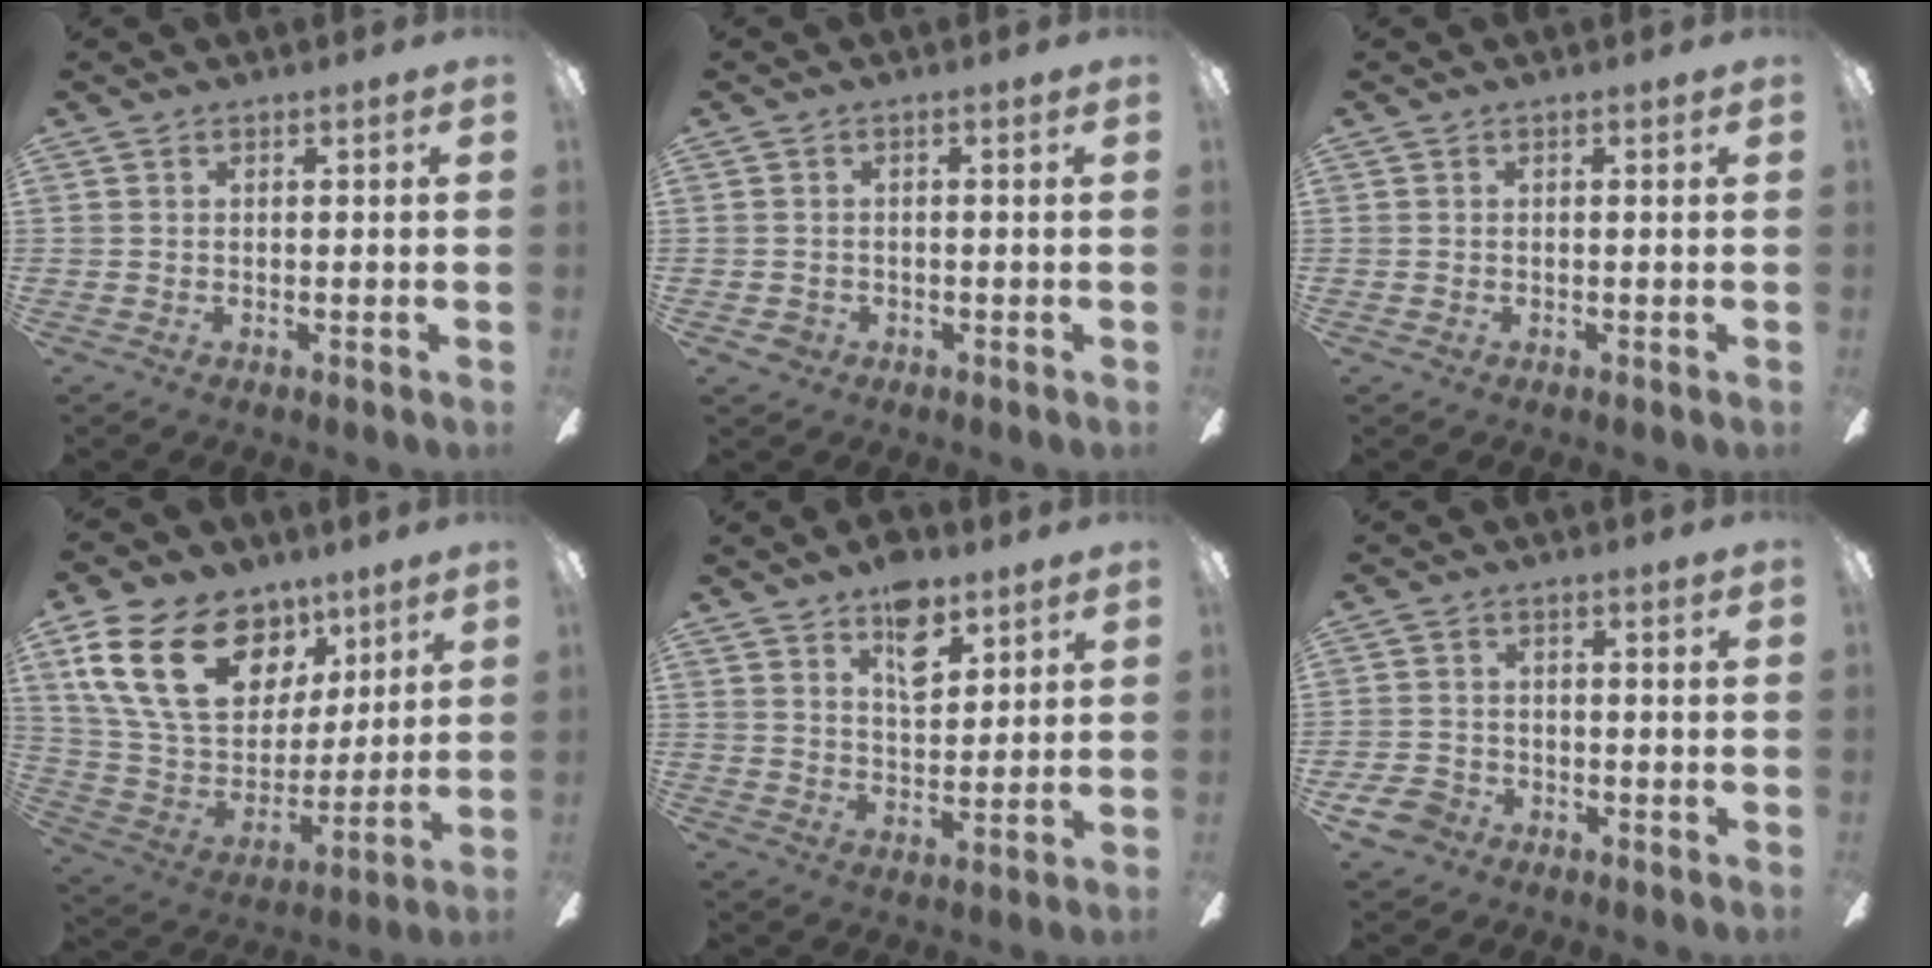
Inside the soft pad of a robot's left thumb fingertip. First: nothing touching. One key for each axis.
{"total": 2.2, "fx": -0.9, "fy": 1.9, "fz": 0.5, "tx": -0.006, "ty": 0.005, "tz": -0.017}
{"total": 0.0}
{"total": 24.4, "fx": 11.5, "fy": 15.9, "fz": 14.5, "tx": -0.273, "ty": -0.044, "tz": 0.209}
{"total": 10.0, "fx": 6.4, "fy": 5.2, "fz": 5.6, "tx": -0.069, "ty": -0.027, "tz": 0.109}
{"total": 5.6, "fx": -3.4, "fy": 3.9, "fz": 1.9, "tx": -0.051, "ty": 0.019, "tz": -0.067}